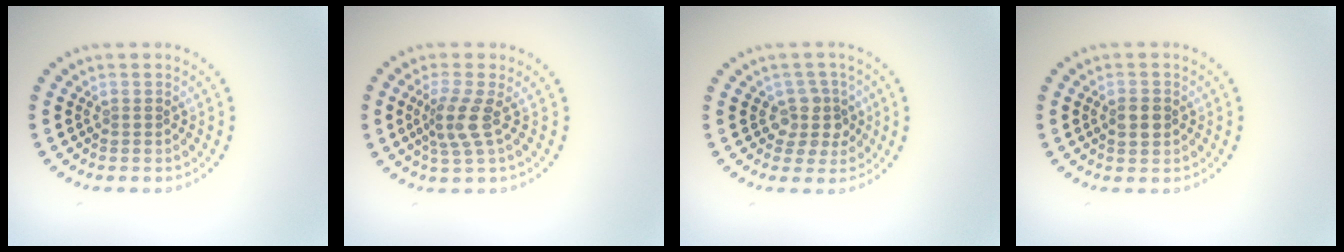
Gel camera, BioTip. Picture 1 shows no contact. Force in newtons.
{"total": 2.8, "press": 2.1, "slide": 1.8}
{"total": 3.0, "press": 2.5, "slide": 1.7}
{"total": 2.3, "press": 2.3, "slide": 0.0}